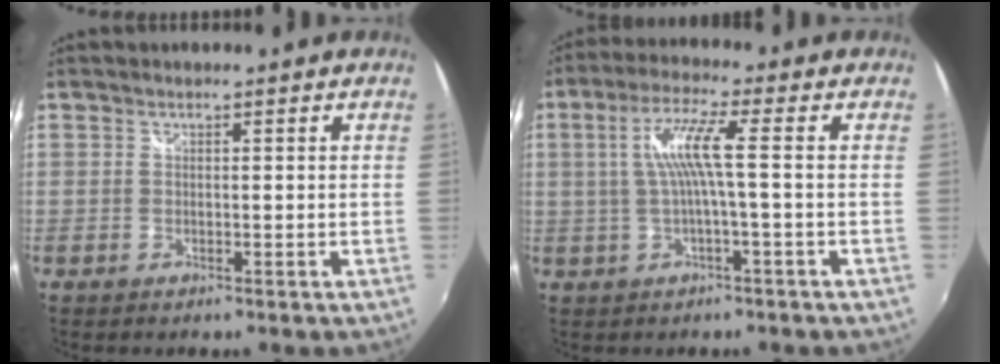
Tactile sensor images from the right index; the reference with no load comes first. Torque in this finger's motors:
{"motor_torque": [0.70, 0.08, 0.57, 0.16]}